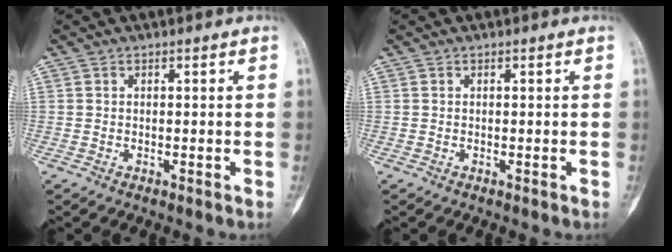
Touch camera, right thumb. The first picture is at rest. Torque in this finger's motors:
{"motor_torque": [-0.04, 0.04, 0.08, -0.07, 0.03]}